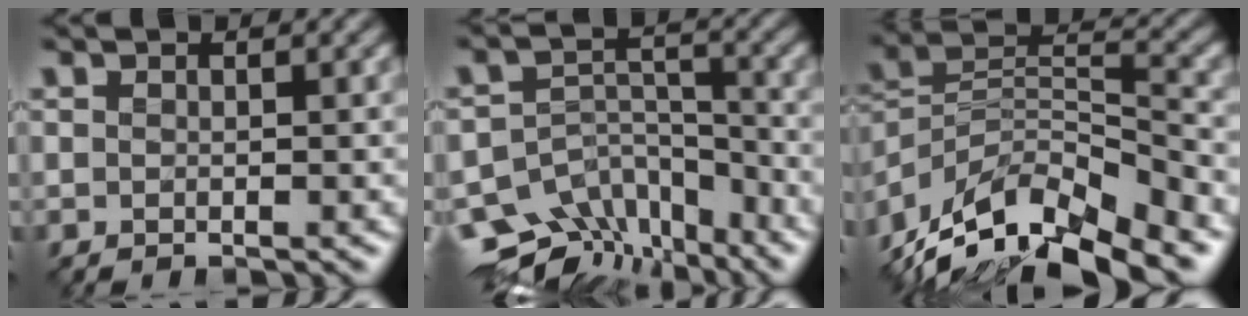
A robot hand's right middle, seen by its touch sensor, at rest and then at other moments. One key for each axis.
{"total": 10.1, "fx": -7.9, "fy": 5.4, "fz": 2.9, "tx": -0.037, "ty": 0.012, "tz": -0.110}
{"total": 12.3, "fx": -9.2, "fy": 4.6, "fz": 6.8, "tx": -0.138, "ty": 0.022, "tz": -0.166}